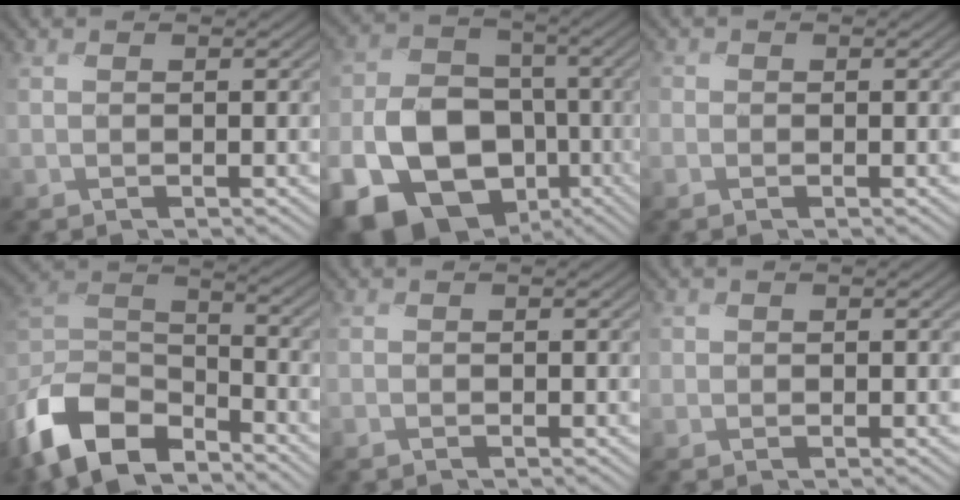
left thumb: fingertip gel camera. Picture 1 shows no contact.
{"total": 16.8, "force": [-6.8, 13.0, 8.4], "torque": [-0.199, -0.049, -0.131]}
{"total": 1.3, "force": [-0.3, 1.2, 0.1], "torque": [0.001, -0.004, -0.012]}
{"total": 13.7, "force": [-9.7, 6.0, 7.6], "torque": [-0.183, -0.015, -0.205]}
{"total": 0.6, "force": [-0.4, 0.4, 0.2], "torque": [-0.007, -0.004, -0.006]}
{"total": 1.2, "force": [0.4, 1.1, 0.1], "torque": [-0.002, -0.003, 0.004]}